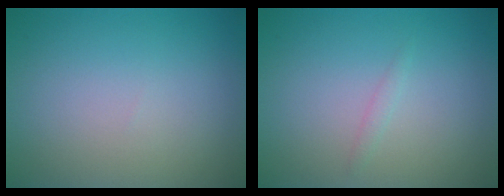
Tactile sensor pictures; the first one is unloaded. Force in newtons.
{"total": 0.6, "press": 0.6, "slide": 0.0}